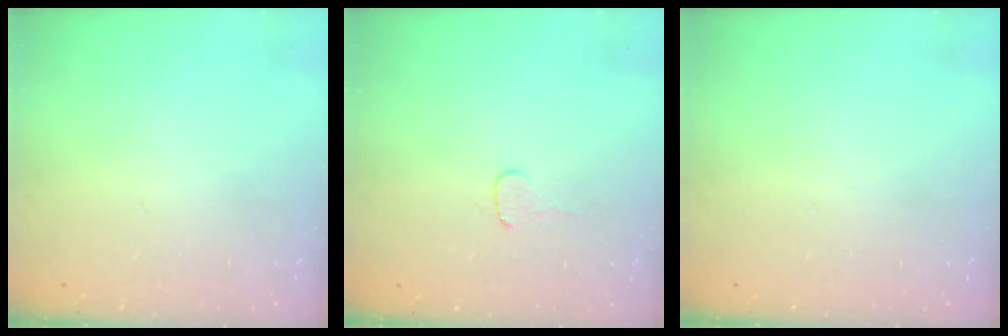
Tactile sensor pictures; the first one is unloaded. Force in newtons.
{"total": 3.7, "press": 3.6, "slide": 0.3}
{"total": 0.0}